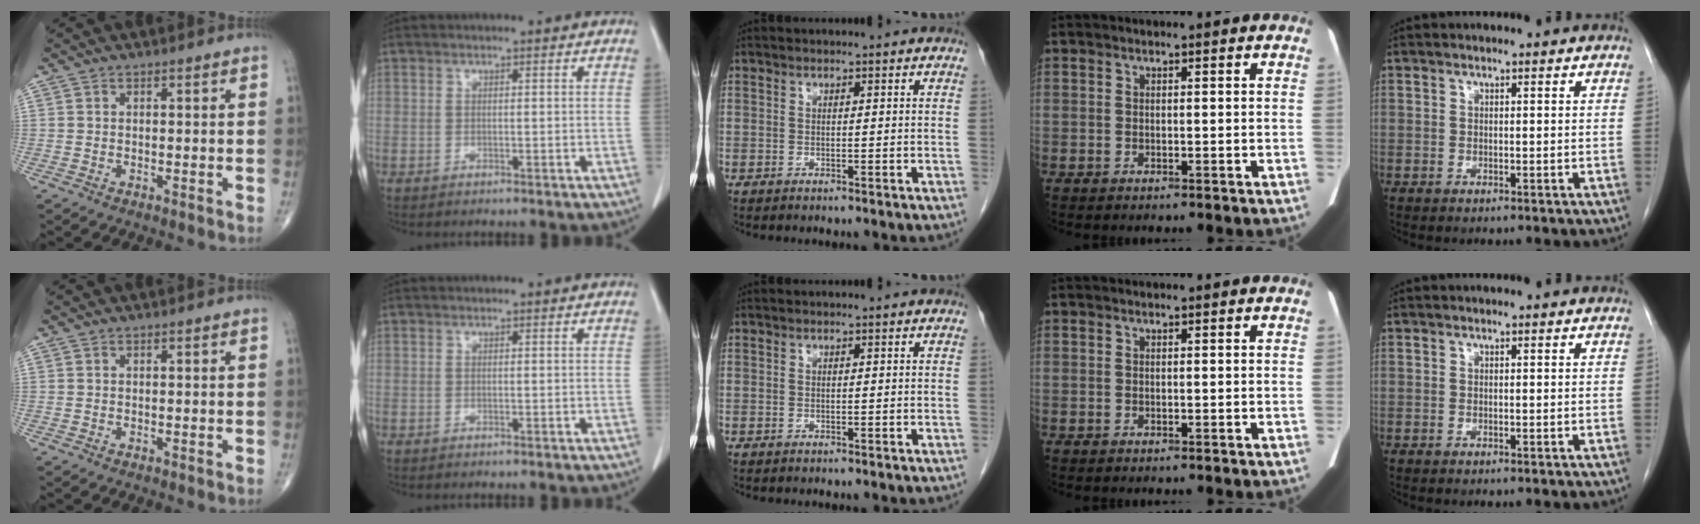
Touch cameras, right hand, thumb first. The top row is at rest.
{}